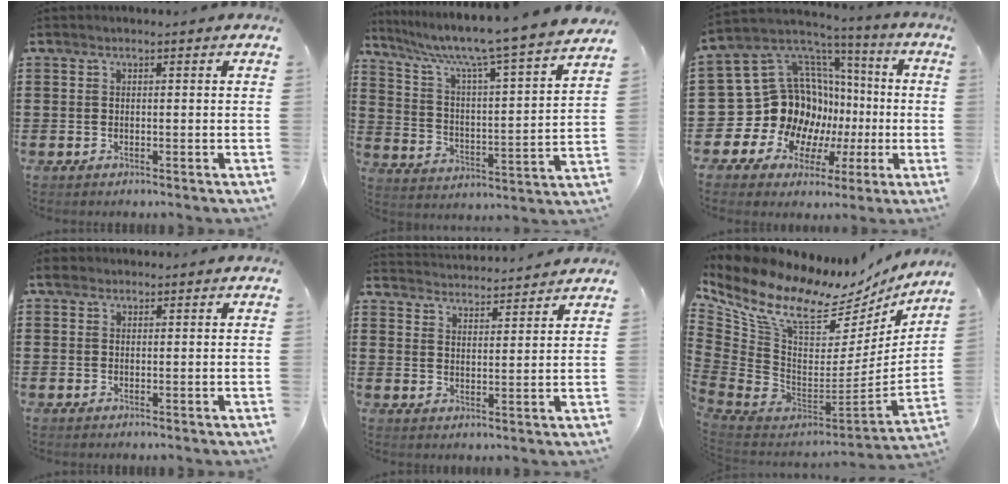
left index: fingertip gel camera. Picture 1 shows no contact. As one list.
[{"total": 7.6, "force": [6.4, -0.6, 4.0], "torque": [-0.105, -0.055, 0.097]}, {"total": 17.1, "force": [-1.3, 15.5, 7.0], "torque": [-0.178, -0.039, 0.017]}, {"total": 1.9, "force": [1.3, 1.2, 0.7], "torque": [-0.011, 0.006, 0.021]}, {"total": 3.6, "force": [3.6, -0.3, -0.4], "torque": [-0.008, -0.024, 0.061]}, {"total": 12.4, "force": [8.5, 5.6, 7.2], "torque": [-0.190, -0.067, 0.144]}]